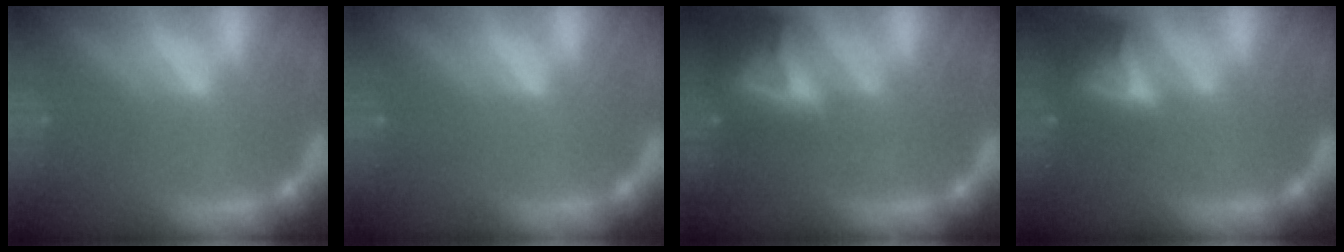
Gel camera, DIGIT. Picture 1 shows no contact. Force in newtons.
{"total": 0.0}
{"total": 8.4}
{"total": 6.0}